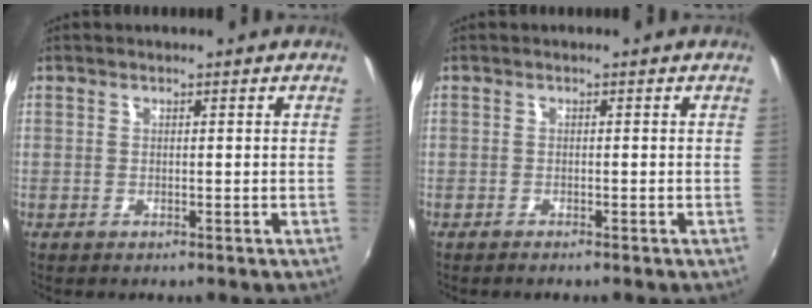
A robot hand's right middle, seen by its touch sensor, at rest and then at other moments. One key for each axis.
{"total": 0.8, "fx": -0.7, "fy": 0.0, "fz": 0.3, "tx": -0.006, "ty": -0.004, "tz": -0.015}